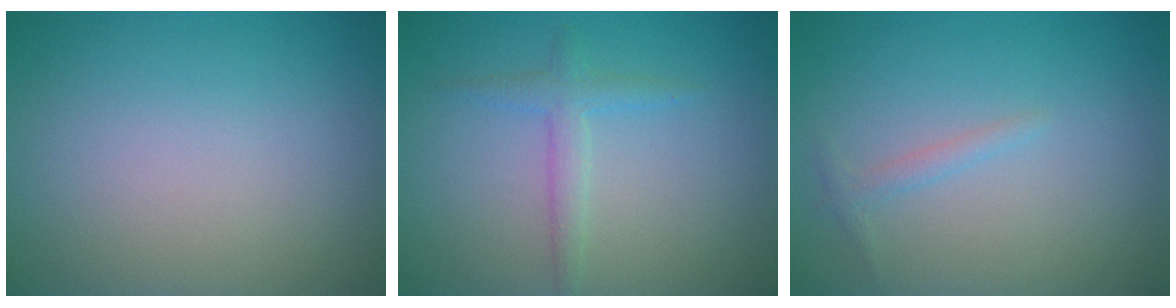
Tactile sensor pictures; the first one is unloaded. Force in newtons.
{"total": 1.8, "press": 1.8, "slide": 0.1}
{"total": 0.9, "press": 0.9, "slide": 0.1}